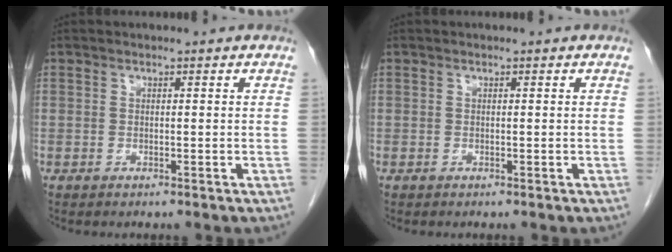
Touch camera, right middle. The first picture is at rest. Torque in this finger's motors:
{"motor_torque": [-0.26, -0.12, -0.02, -0.01]}